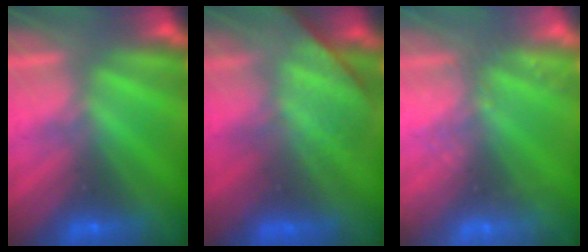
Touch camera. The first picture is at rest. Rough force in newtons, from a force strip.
{"total": 9.4}
{"total": 2.4}